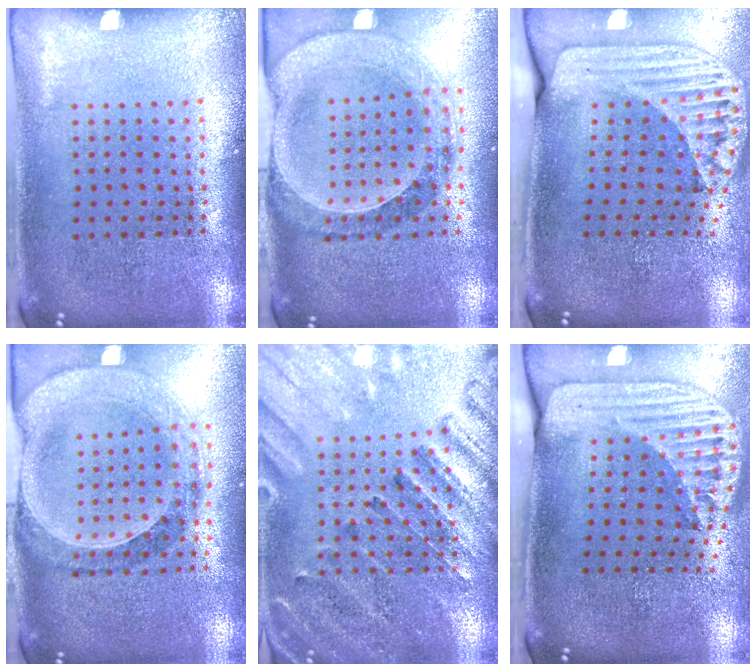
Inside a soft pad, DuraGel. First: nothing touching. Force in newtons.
{"total": 1.5, "press": 1.5, "slide": 0.3}
{"total": 2.4, "press": 1.8, "slide": 1.7}
{"total": 1.4, "press": 1.4, "slide": 0.2}
{"total": 2.7, "press": 2.6, "slide": 0.8}
{"total": 2.6, "press": 1.8, "slide": 1.9}